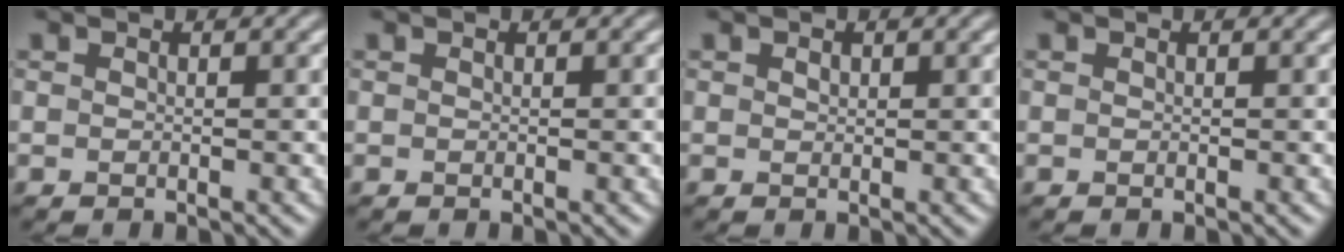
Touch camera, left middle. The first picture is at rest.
{"total": 0.0}
{"total": 0.6, "force": [0.3, 0.4, 0.3], "torque": [-0.006, 0.000, 0.006]}
{"total": 0.0}